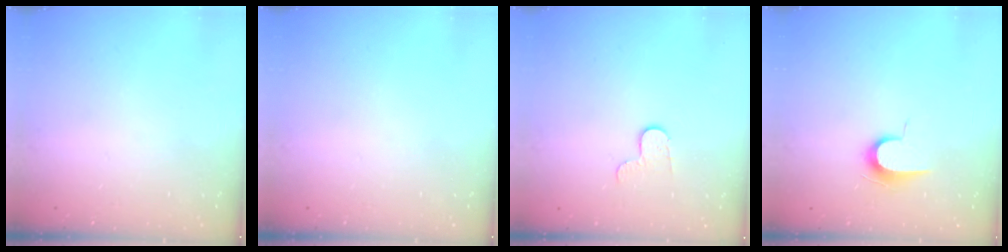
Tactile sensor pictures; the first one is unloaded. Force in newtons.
{"total": 0.0}
{"total": 5.7, "press": 5.7, "slide": 0.5}
{"total": 7.2, "press": 7.1, "slide": 0.7}